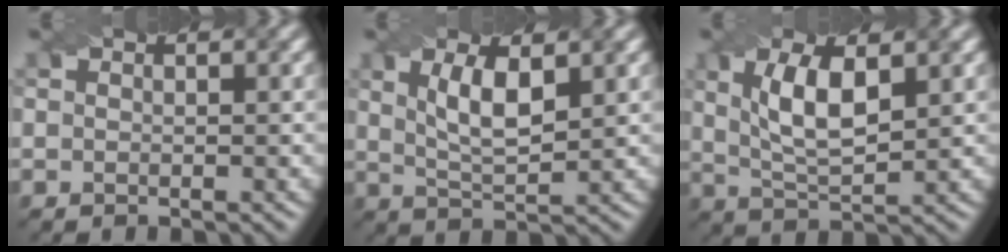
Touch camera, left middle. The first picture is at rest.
{"total": 4.4, "force": [1.5, 1.5, 3.8], "torque": [-0.081, -0.003, 0.030]}
{"total": 5.7, "force": [1.6, 2.2, 5.0], "torque": [-0.105, 0.002, 0.033]}